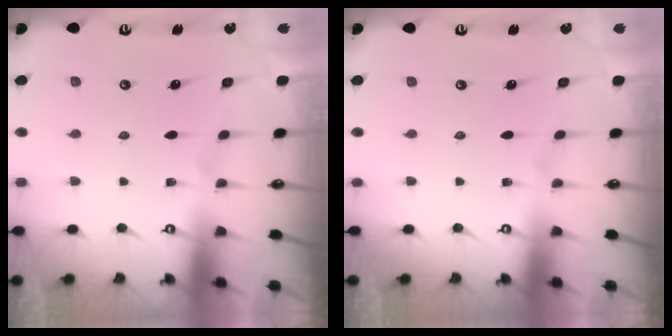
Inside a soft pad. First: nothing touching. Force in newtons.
{"total": 0.0}